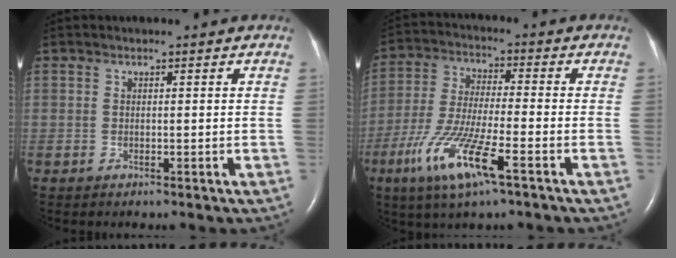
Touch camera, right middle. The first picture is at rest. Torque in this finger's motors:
{"motor_torque": [1.40, -0.74, 0.34, 0.21]}